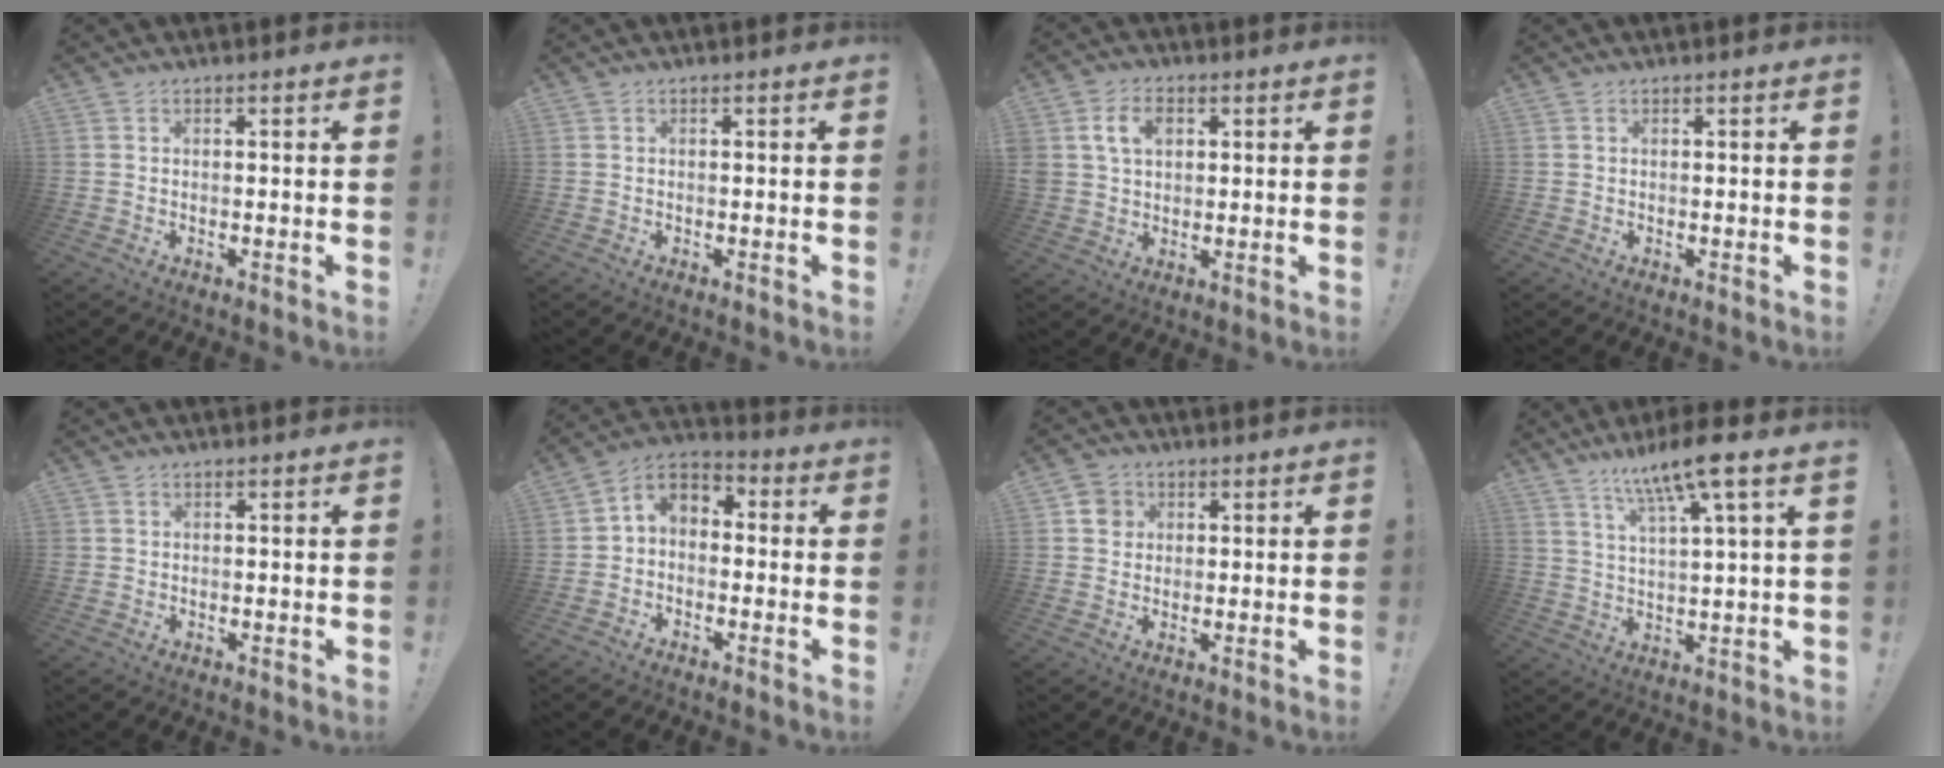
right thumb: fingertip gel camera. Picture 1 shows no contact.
{"total": 0.0}
{"total": 8.1, "force": [2.6, 6.1, 4.6], "torque": [-0.073, 0.007, 0.051]}
{"total": 0.0}
{"total": 0.8, "force": [0.1, 0.8, 0.0], "torque": [-0.004, 0.003, 0.003]}
{"total": 5.5, "force": [-1.6, 4.3, 3.0], "torque": [-0.059, 0.016, -0.025]}
{"total": 4.8, "force": [1.1, 4.5, 1.3], "torque": [-0.015, 0.007, 0.022]}
{"total": 10.9, "force": [7.2, 0.2, 8.2], "torque": [-0.143, -0.036, 0.111]}